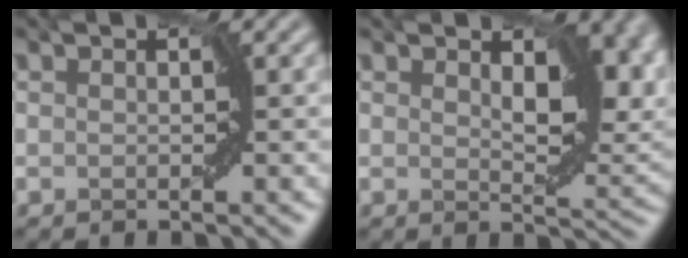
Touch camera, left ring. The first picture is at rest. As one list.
[{"total": 8.7, "force": [2.0, 4.4, 7.2], "torque": [-0.117, -0.005, 0.031]}]